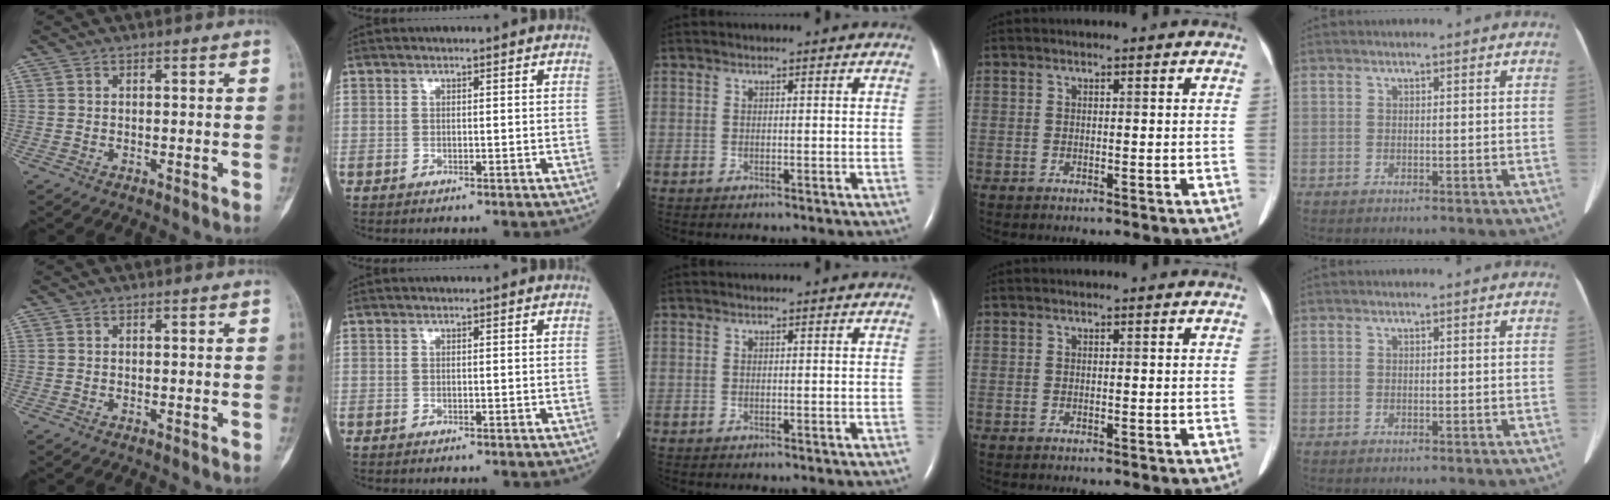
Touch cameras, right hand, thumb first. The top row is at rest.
{}